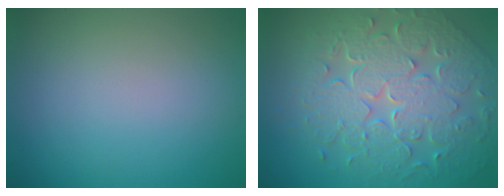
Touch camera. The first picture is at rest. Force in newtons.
{"total": 9.3, "press": 6.7, "slide": 6.4}